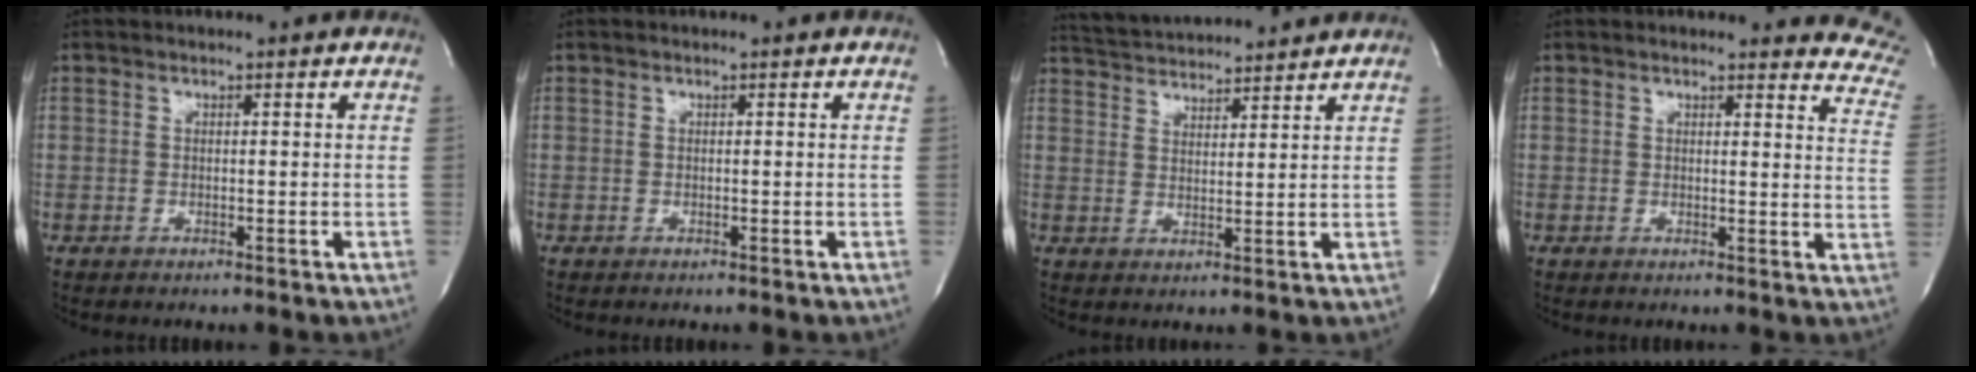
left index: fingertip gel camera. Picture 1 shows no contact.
{"total": 0.0}
{"total": 10.3, "force": [10.0, 0.8, 2.5], "torque": [-0.057, 0.020, 0.156]}
{"total": 11.8, "force": [11.3, 2.1, 2.9], "torque": [0.002, -0.071, 0.081]}